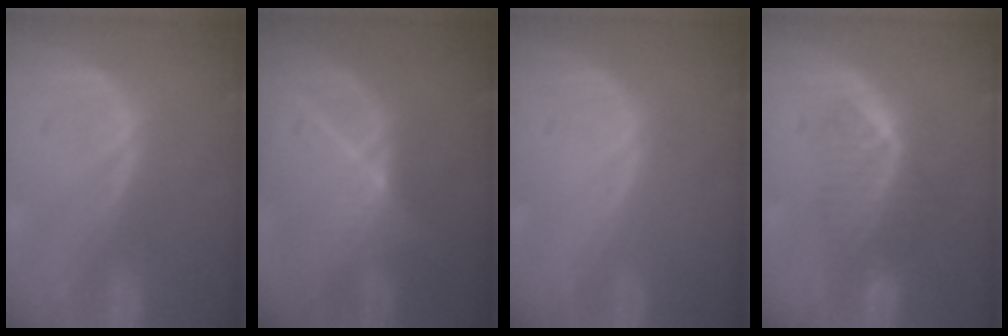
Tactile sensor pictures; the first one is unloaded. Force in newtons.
{"total": 8.0, "press": 7.3, "slide": 3.2}
{"total": 0.0}
{"total": 6.5, "press": 5.5, "slide": 3.4}